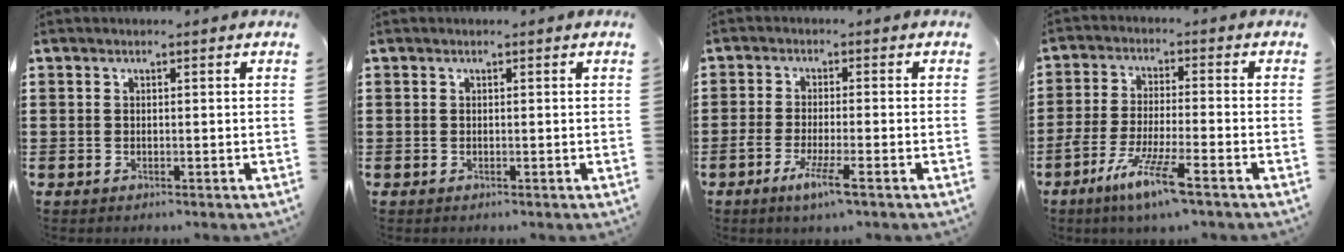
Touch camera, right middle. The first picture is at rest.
{"total": 0.0}
{"total": 4.7, "force": [-2.6, 0.2, 3.9], "torque": [-0.078, -0.011, -0.048]}
{"total": 8.1, "force": [-5.6, 0.3, 5.8], "torque": [-0.117, -0.014, -0.106]}